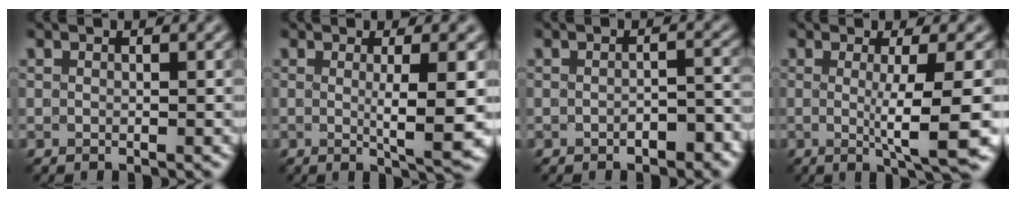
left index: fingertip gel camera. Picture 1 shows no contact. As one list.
[{"total": 5.2, "force": [-0.1, 0.7, 5.2], "torque": [-0.077, -0.007, 0.002]}, {"total": 2.5, "force": [-1.4, 0.9, 1.9], "torque": [-0.034, 0.002, -0.015]}, {"total": 6.7, "force": [-0.6, 1.1, 6.6], "torque": [-0.098, -0.008, -0.005]}]